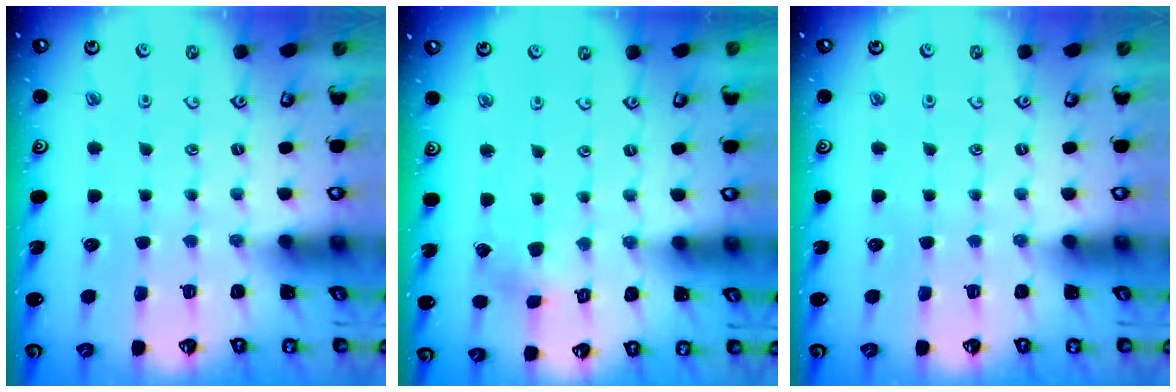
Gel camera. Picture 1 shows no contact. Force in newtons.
{"total": 2.2, "press": 2.2, "slide": 0.2}
{"total": 0.0}